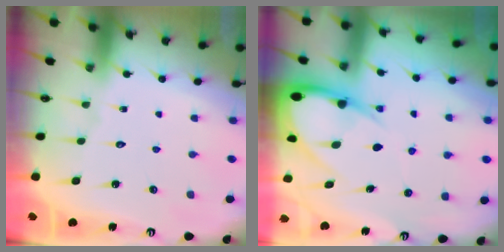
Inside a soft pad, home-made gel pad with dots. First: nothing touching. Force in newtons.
{"total": 9.8, "press": 9.7, "slide": 1.1}